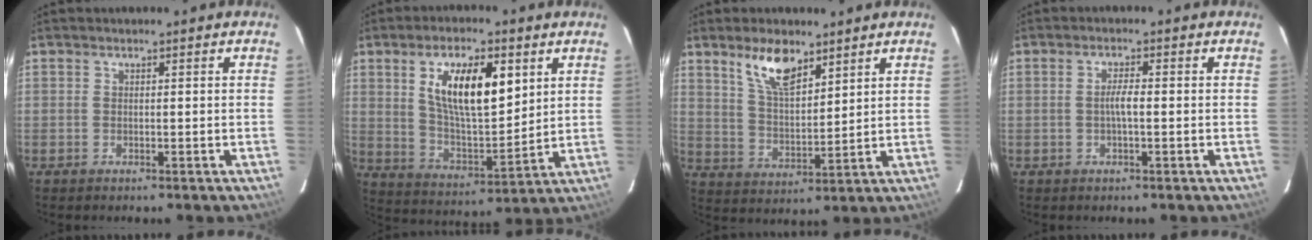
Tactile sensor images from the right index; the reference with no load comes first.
{"total": 14.8, "force": [5.6, 5.7, 12.4], "torque": [-0.217, 0.005, 0.106]}
{"total": 9.2, "force": [6.2, 3.6, 5.9], "torque": [-0.103, 0.002, 0.124]}
{"total": 2.4, "force": [-0.3, 0.3, 2.3], "torque": [-0.045, 0.003, -0.008]}